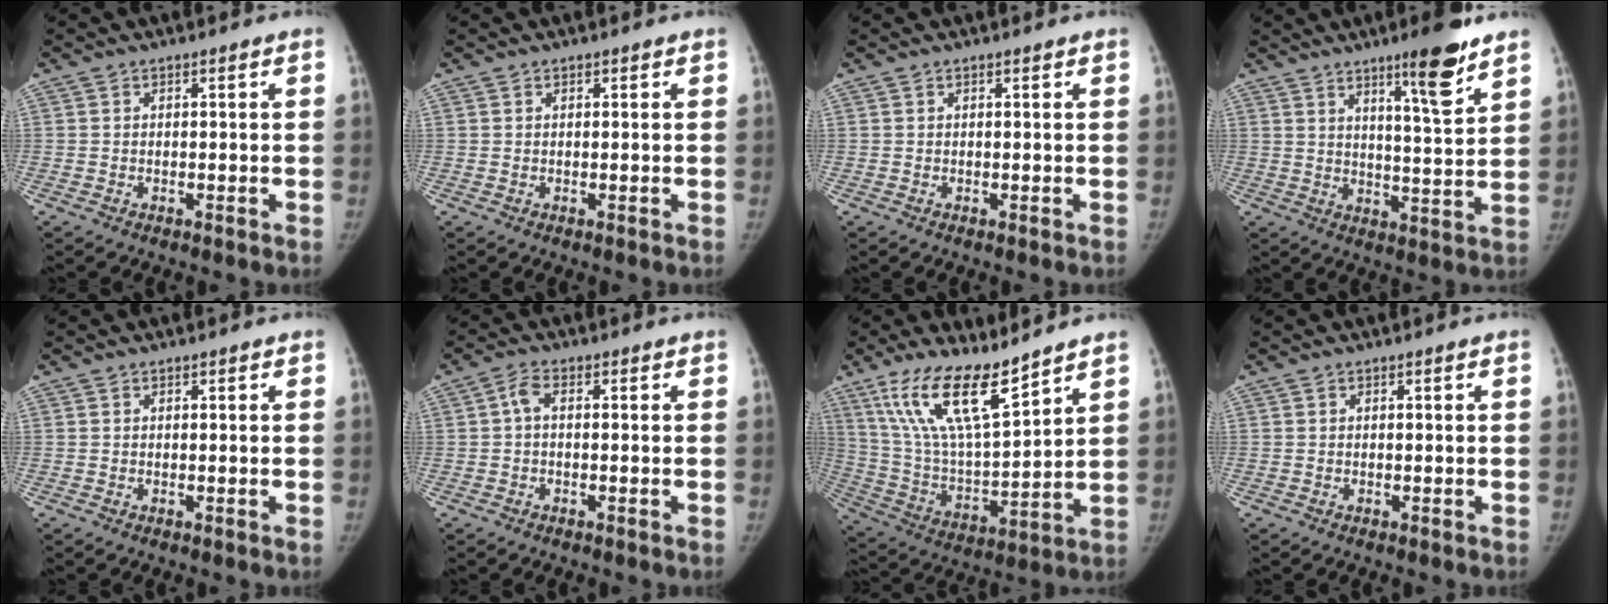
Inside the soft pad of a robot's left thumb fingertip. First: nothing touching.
{"total": 0.0}
{"total": 0.0}
{"total": 10.5, "force": [6.9, 1.1, 7.8], "torque": [-0.108, -0.046, 0.105]}
{"total": 0.0}
{"total": 2.4, "force": [-0.2, 1.2, 2.0], "torque": [-0.038, 0.008, -0.012]}
{"total": 16.8, "force": [11.5, 4.1, 11.6], "torque": [-0.203, -0.062, 0.232]}
{"total": 0.0}